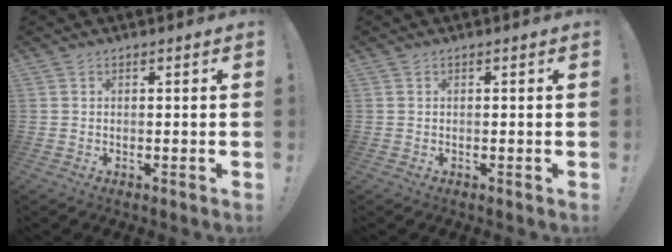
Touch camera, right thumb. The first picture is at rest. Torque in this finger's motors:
{"motor_torque": [-0.09, -0.17, 0.08, -0.17, 0.00]}